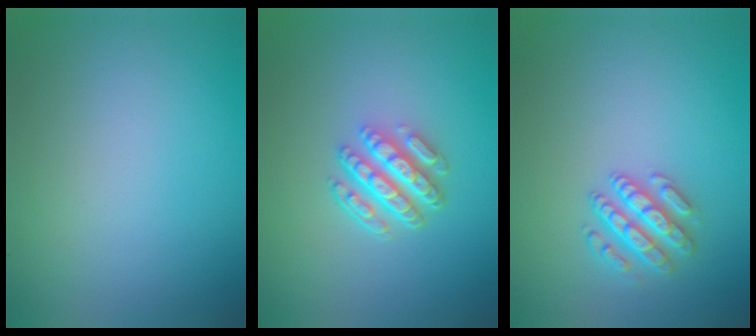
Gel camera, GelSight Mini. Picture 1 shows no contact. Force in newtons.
{"total": 4.7, "press": 3.5, "slide": 3.1}
{"total": 2.9, "press": 2.9, "slide": 0.7}